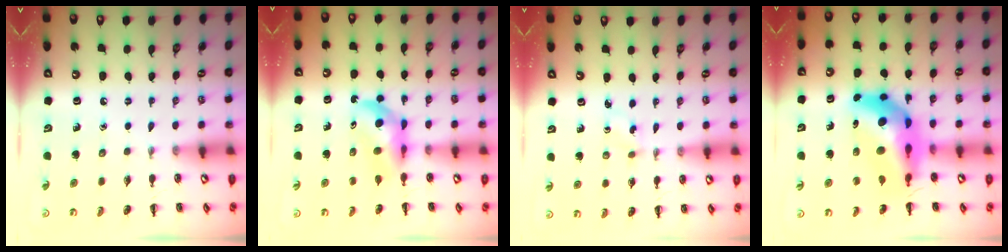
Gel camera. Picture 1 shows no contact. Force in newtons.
{"total": 5.9, "press": 5.8, "slide": 0.9}
{"total": 1.5, "press": 1.4, "slide": 0.7}
{"total": 13.8, "press": 13.1, "slide": 4.3}